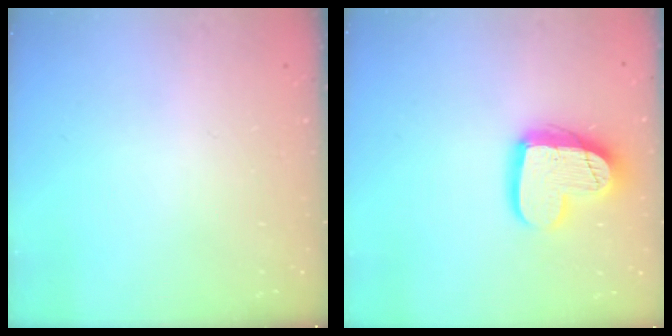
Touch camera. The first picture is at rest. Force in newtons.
{"total": 15.5, "press": 15.4, "slide": 1.1}